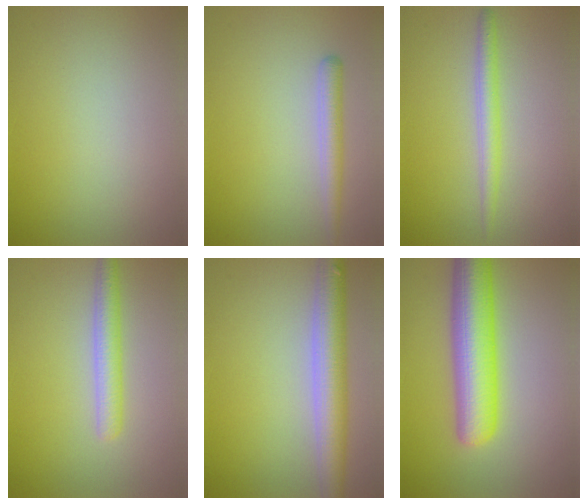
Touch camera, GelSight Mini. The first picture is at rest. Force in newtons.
{"total": 2.2, "press": 2.2, "slide": 0.1}
{"total": 2.3, "press": 2.3, "slide": 0.0}
{"total": 3.0, "press": 3.0, "slide": 0.1}
{"total": 5.9, "press": 5.9, "slide": 0.4}
{"total": 7.9, "press": 7.9, "slide": 0.2}